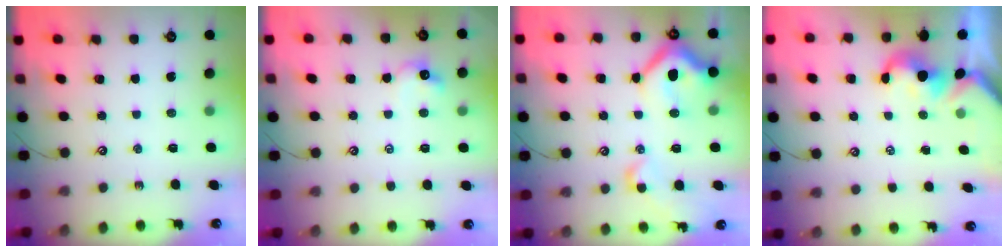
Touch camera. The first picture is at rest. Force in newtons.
{"total": 2.1, "press": 2.0, "slide": 0.7}
{"total": 14.3, "press": 14.2, "slide": 1.1}
{"total": 0.5, "press": 0.2, "slide": 0.5}